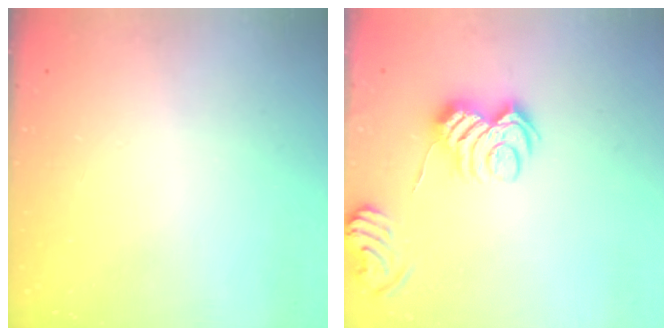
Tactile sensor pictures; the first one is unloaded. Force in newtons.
{"total": 9.6, "press": 9.6, "slide": 0.5}